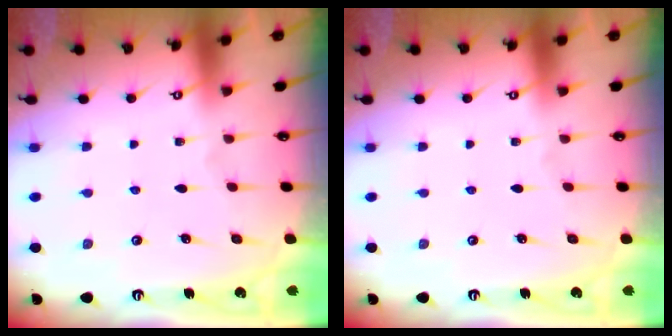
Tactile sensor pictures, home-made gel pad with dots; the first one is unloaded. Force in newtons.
{"total": 0.0}